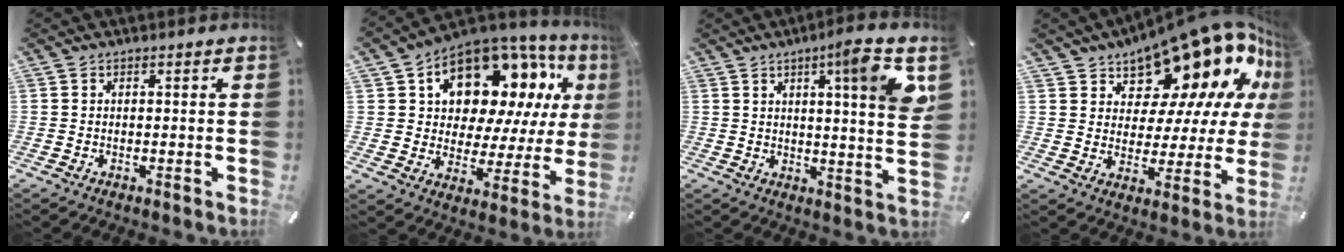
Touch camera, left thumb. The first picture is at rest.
{"total": 15.0, "force": [8.1, 10.1, 7.7], "torque": [-0.127, -0.055, 0.146]}
{"total": 11.5, "force": [5.7, 0.7, 10.0], "torque": [-0.143, -0.030, 0.080]}
{"total": 17.8, "force": [13.4, 8.7, 7.8], "torque": [-0.107, -0.120, 0.224]}